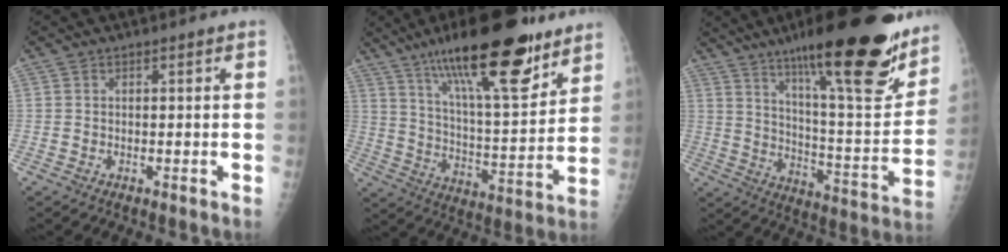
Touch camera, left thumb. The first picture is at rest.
{"total": 24.4, "force": [15.5, 6.7, 17.6], "torque": [-0.263, -0.060, 0.254]}
{"total": 28.7, "force": [18.7, 6.0, 20.9], "torque": [-0.285, -0.074, 0.287]}